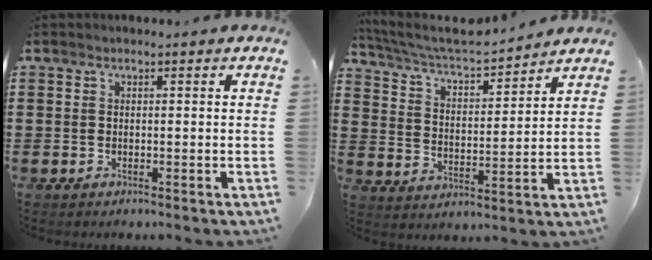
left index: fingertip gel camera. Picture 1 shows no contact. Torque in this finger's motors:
{"motor_torque": [0.34, -0.31, 0.23, 0.08]}